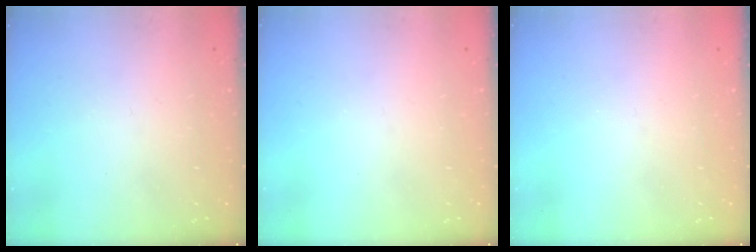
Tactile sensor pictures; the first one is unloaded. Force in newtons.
{"total": 0.0}
{"total": 0.0}